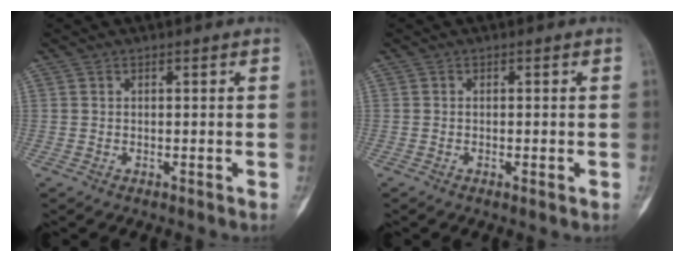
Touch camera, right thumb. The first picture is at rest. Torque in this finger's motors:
{"motor_torque": [-0.36, 0.10, -0.40, 0.03, -0.05]}